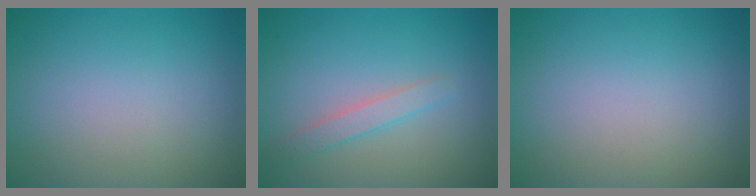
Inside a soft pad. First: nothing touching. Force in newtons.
{"total": 1.8, "press": 1.8, "slide": 0.0}
{"total": 0.0}